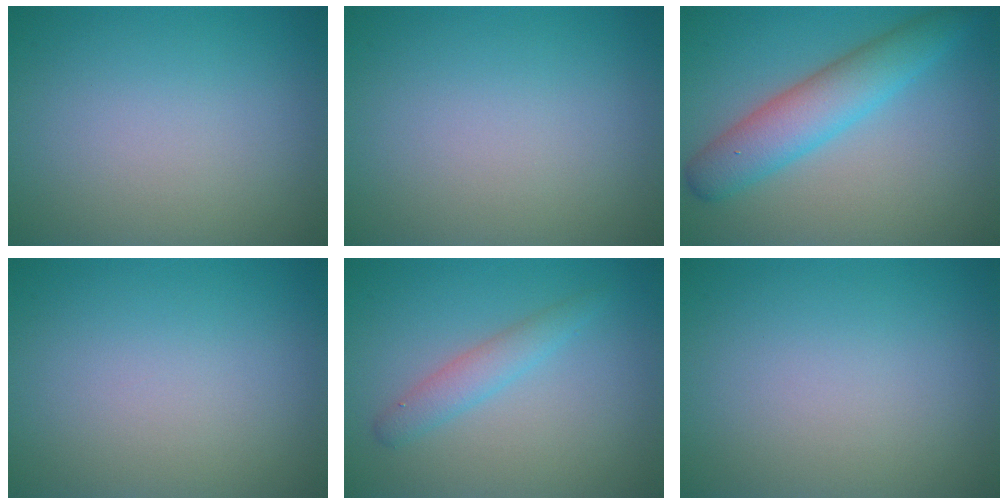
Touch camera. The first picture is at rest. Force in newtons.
{"total": 0.0}
{"total": 5.3, "press": 5.3, "slide": 0.0}
{"total": 0.0}
{"total": 1.3, "press": 1.3, "slide": 0.2}
{"total": 0.0}